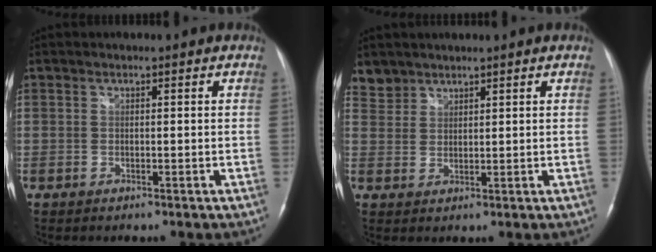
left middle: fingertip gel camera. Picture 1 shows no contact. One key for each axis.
{"total": 3.2, "fx": 2.8, "fy": 1.6, "fz": -0.4, "tx": 0.016, "ty": 0.008, "tz": 0.055}